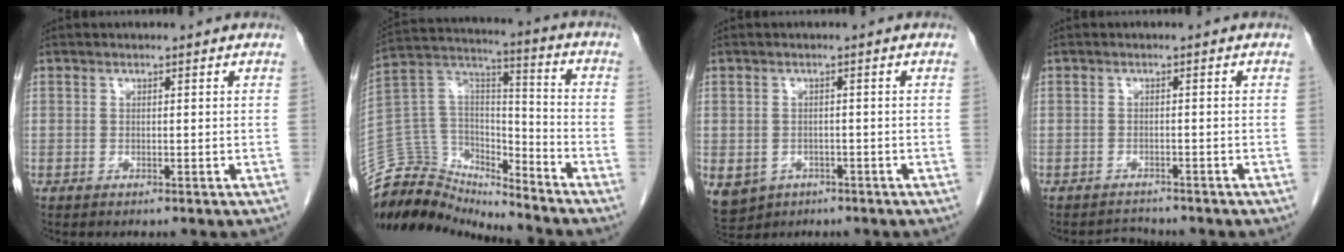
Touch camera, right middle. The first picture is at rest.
{"total": 14.4, "force": [-14.1, 2.8, 0.2], "torque": [-0.006, 0.081, -0.260]}
{"total": 9.3, "force": [-4.5, 7.5, 3.1], "torque": [-0.091, -0.003, -0.059]}
{"total": 1.8, "force": [-1.7, 0.2, -0.5], "torque": [0.004, -0.010, -0.025]}